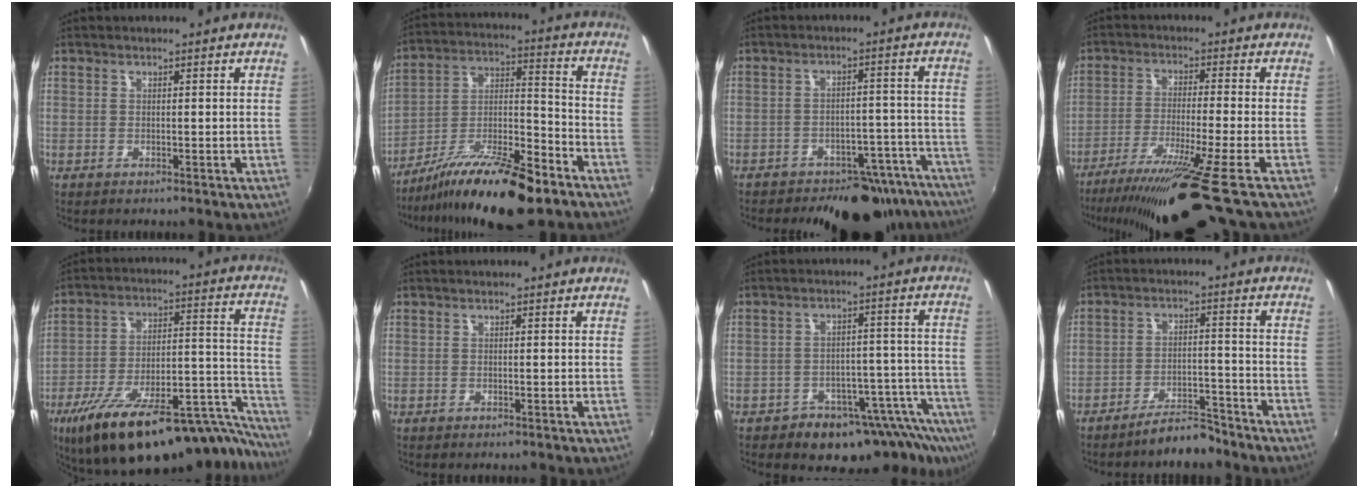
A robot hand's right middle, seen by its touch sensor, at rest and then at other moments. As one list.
[{"total": 18.8, "force": [-12.9, 4.3, 13.0], "torque": [-0.230, -0.010, -0.221]}, {"total": 16.8, "force": [-14.2, 7.4, 5.2], "torque": [-0.066, 0.043, -0.154]}, {"total": 14.7, "force": [-11.7, -2.5, 8.5], "torque": [-0.173, -0.039, -0.195]}, {"total": 31.8, "force": [-24.5, 9.1, 18.1], "torque": [-0.246, -0.005, -0.348]}, {"total": 0.0}, {"total": 13.3, "force": [-9.2, 7.7, 5.7], "torque": [-0.077, 0.022, -0.101]}, {"total": 6.2, "force": [-5.5, 1.5, 2.5], "torque": [-0.054, 0.016, -0.078]}]